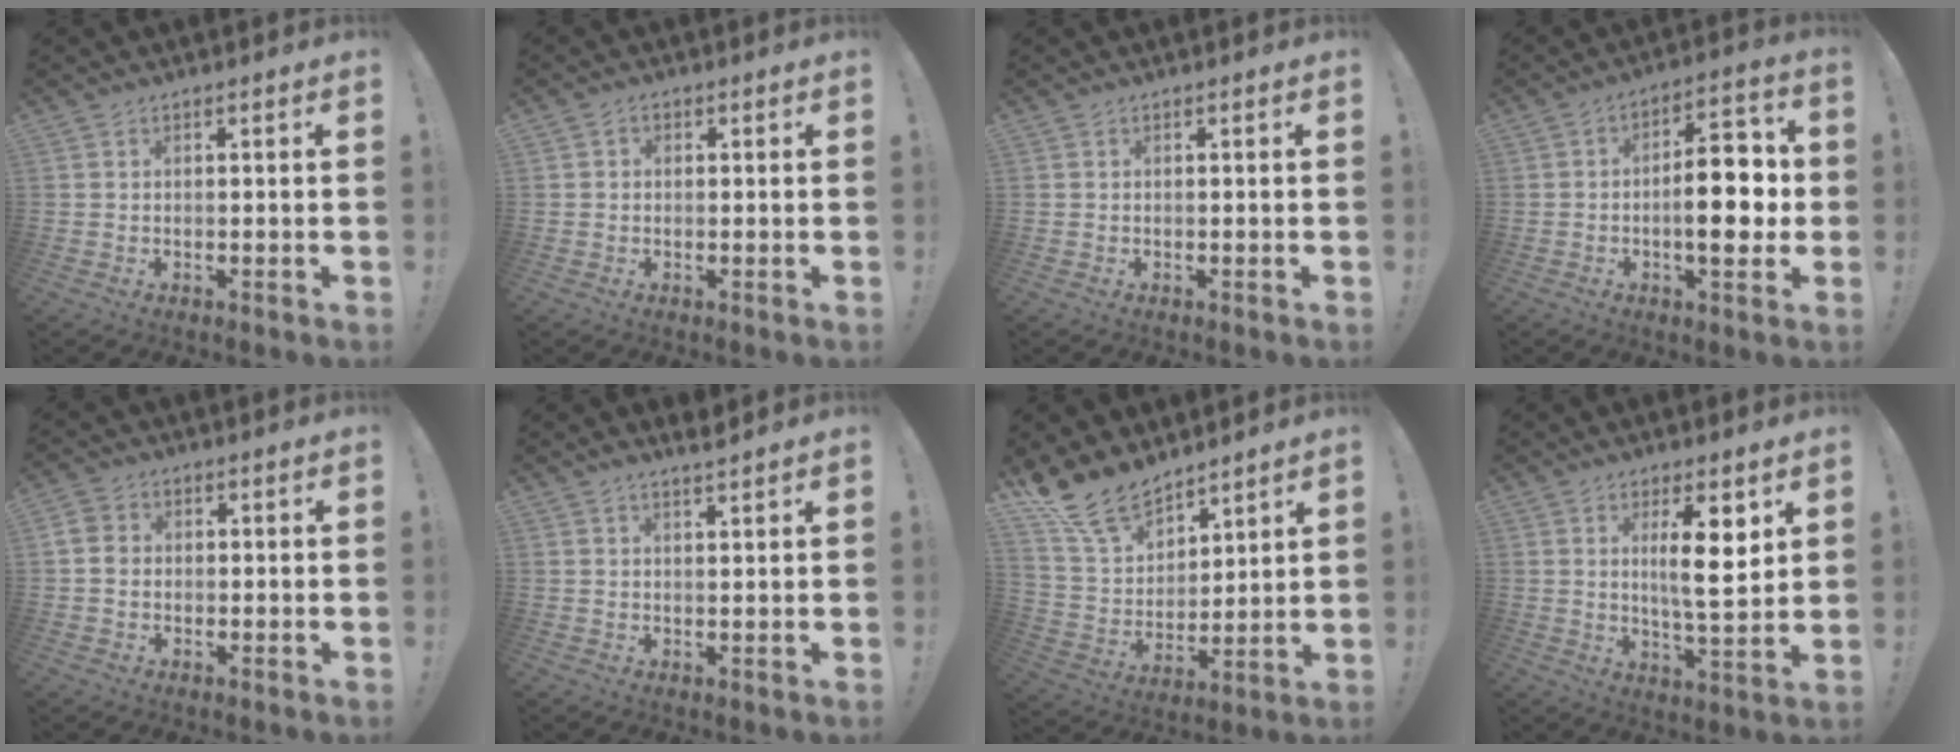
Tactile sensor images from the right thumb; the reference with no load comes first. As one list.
[{"total": 1.5, "force": [-0.1, 1.3, 0.7], "torque": [-0.014, 0.005, -0.002]}, {"total": 0.0}, {"total": 14.6, "force": [-1.5, 6.5, 13.0], "torque": [-0.174, 0.007, -0.031]}, {"total": 5.5, "force": [0.3, 4.8, 2.7], "torque": [-0.057, 0.013, 0.009]}, {"total": 2.9, "force": [2.6, 0.0, 1.4], "torque": [-0.015, -0.017, 0.042]}, {"total": 15.3, "force": [12.4, 7.3, 5.2], "torque": [-0.103, -0.093, 0.236]}, {"total": 10.8, "force": [3.5, 2.3, 10.0], "torque": [-0.157, -0.017, 0.051]}]